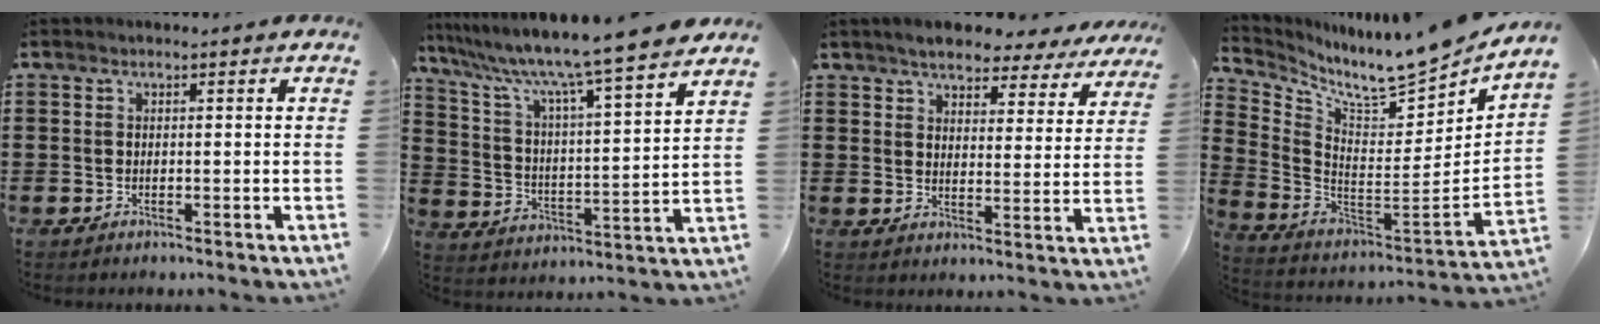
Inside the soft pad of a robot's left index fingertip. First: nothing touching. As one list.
[{"total": 9.2, "force": [8.0, -0.8, 4.5], "torque": [-0.121, -0.065, 0.126]}, {"total": 5.3, "force": [5.0, 0.8, 1.3], "torque": [-0.040, -0.025, 0.086]}, {"total": 8.3, "force": [7.8, -0.1, 3.0], "torque": [-0.072, -0.086, 0.121]}]